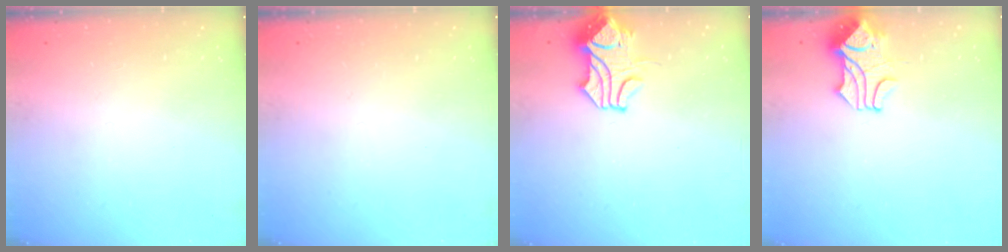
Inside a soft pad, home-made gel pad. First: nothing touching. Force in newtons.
{"total": 0.0}
{"total": 1.5, "press": 1.4, "slide": 0.5}
{"total": 1.9, "press": 1.4, "slide": 1.2}